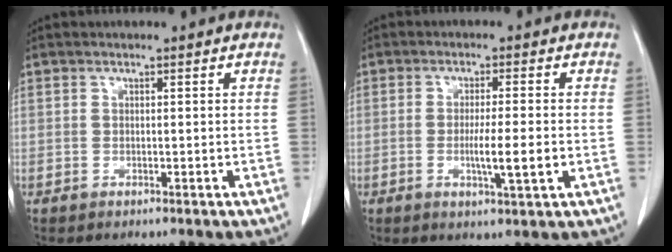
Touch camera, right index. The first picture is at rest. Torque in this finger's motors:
{"motor_torque": [0.81, -0.30, 0.41, 0.07]}